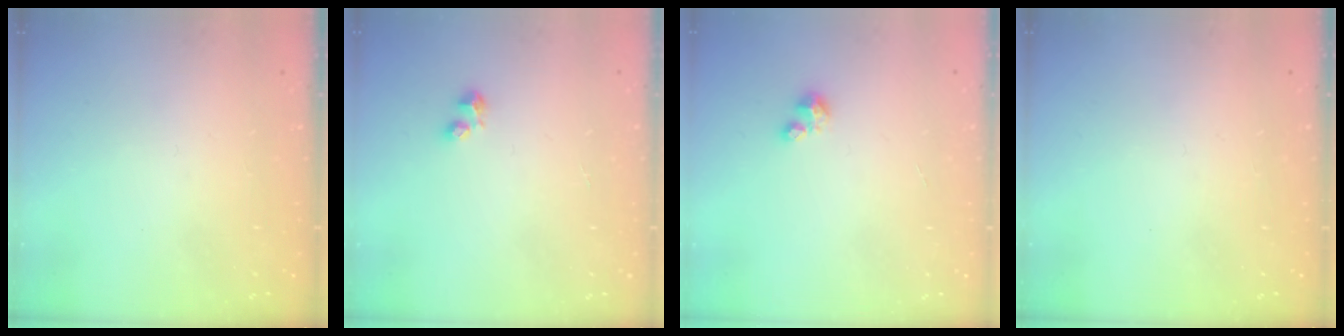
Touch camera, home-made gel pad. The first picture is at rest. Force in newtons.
{"total": 2.9, "press": 2.8, "slide": 0.6}
{"total": 2.5, "press": 2.5, "slide": 0.3}
{"total": 0.0}